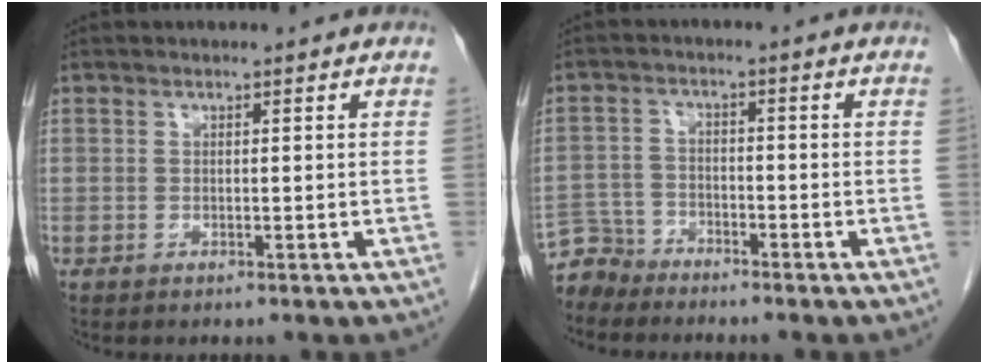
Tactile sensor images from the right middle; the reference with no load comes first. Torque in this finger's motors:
{"motor_torque": [0.10, -0.02, -0.01, -0.03]}